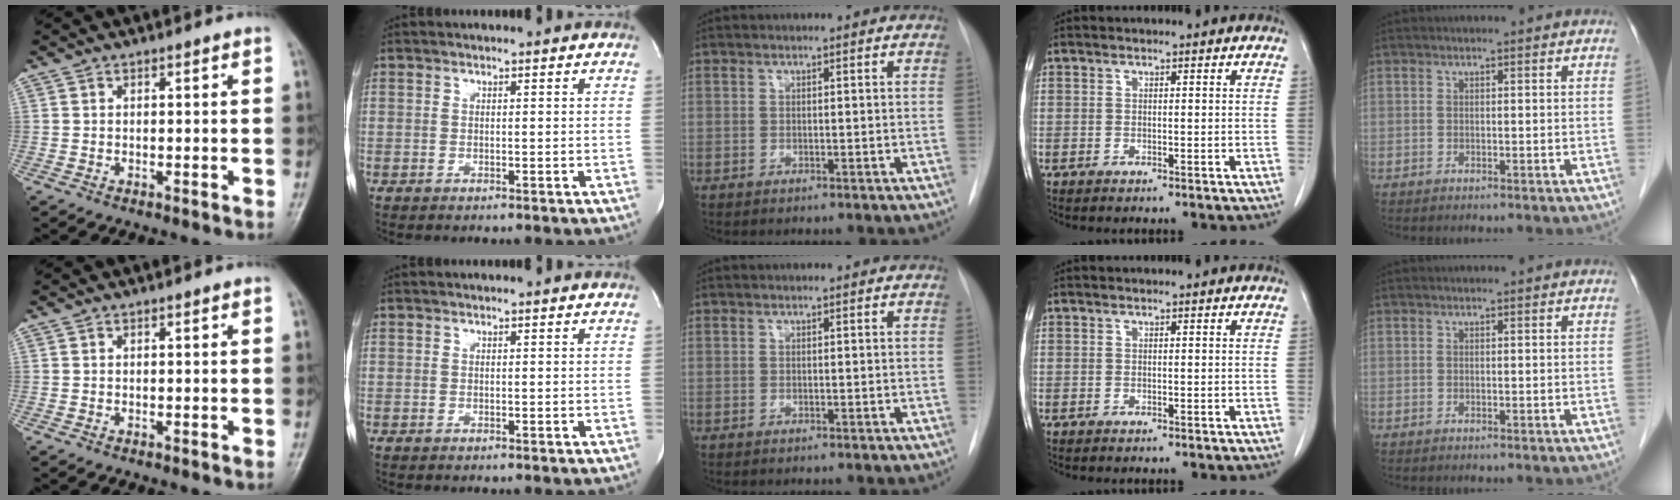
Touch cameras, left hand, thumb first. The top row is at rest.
{}